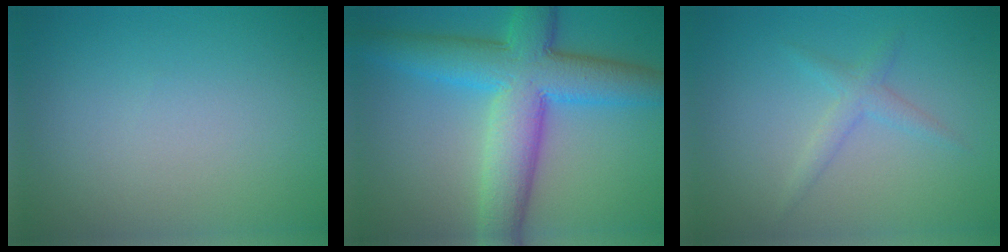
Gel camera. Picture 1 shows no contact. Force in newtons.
{"total": 9.6, "press": 9.6, "slide": 0.3}
{"total": 1.7, "press": 1.7, "slide": 0.1}